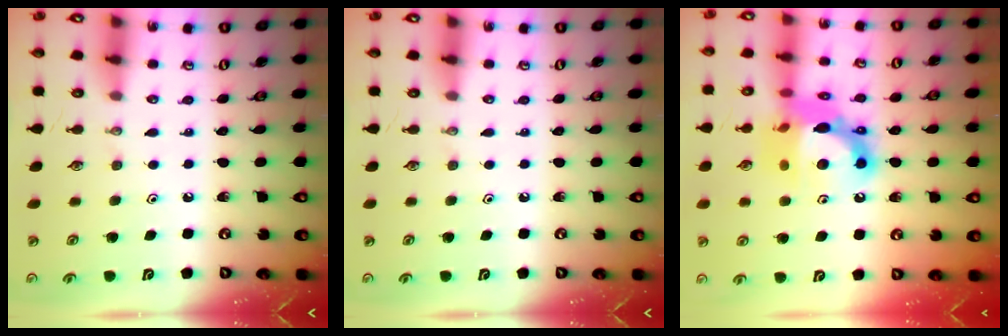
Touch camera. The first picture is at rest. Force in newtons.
{"total": 0.0}
{"total": 15.6, "press": 15.5, "slide": 1.0}